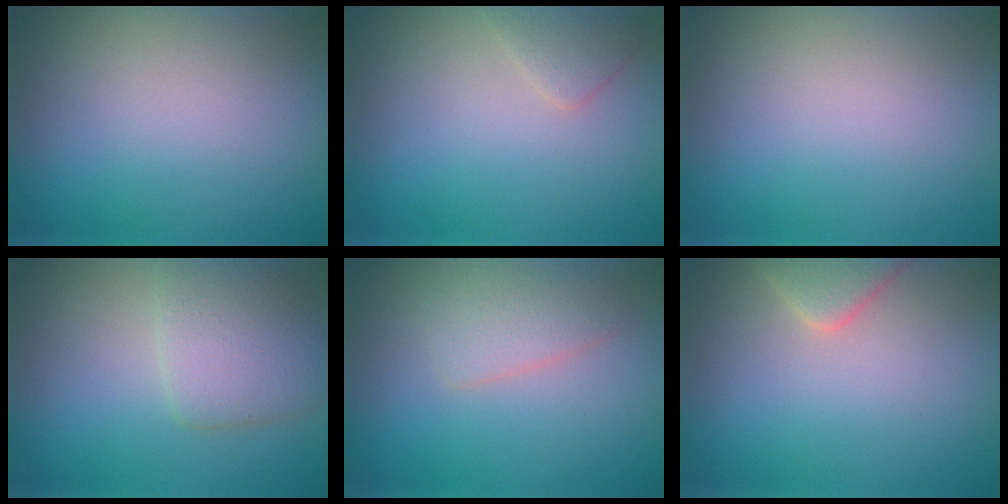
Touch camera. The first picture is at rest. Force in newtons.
{"total": 1.3, "press": 1.3, "slide": 0.1}
{"total": 0.0}
{"total": 3.8, "press": 3.7, "slide": 0.3}
{"total": 2.3, "press": 2.3, "slide": 0.0}
{"total": 2.5, "press": 2.5, "slide": 0.2}